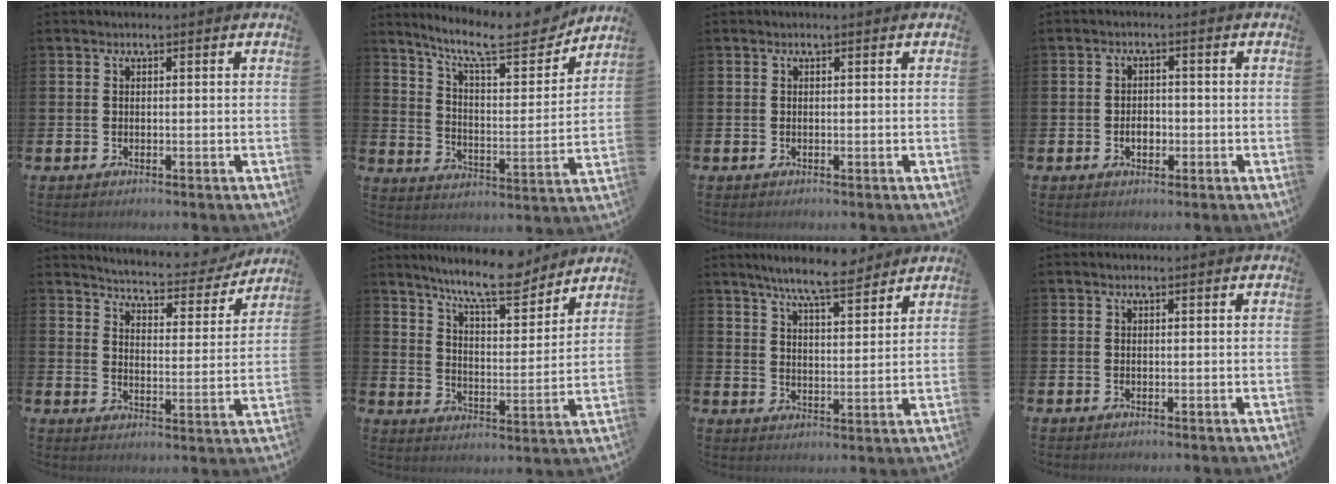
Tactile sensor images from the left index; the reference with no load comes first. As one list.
[{"total": 11.7, "force": [10.2, 2.3, 5.2], "torque": [-0.120, -0.064, 0.174]}, {"total": 0.0}, {"total": 2.4, "force": [-0.7, 1.7, 1.6], "torque": [-0.023, 0.002, -0.017]}, {"total": 5.4, "force": [5.2, 0.8, 0.8], "torque": [-0.040, -0.042, 0.086]}, {"total": 10.7, "force": [9.4, 2.0, 4.6], "torque": [-0.100, -0.051, 0.165]}, {"total": 7.7, "force": [7.1, 0.8, 2.9], "torque": [-0.067, -0.034, 0.124]}, {"total": 0.0}]